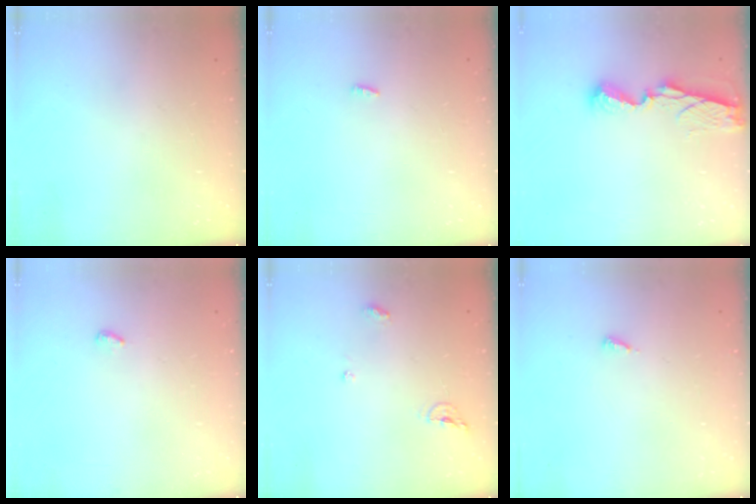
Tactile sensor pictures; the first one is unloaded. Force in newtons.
{"total": 6.6, "press": 2.7, "slide": 6.1}
{"total": 7.1, "press": 7.1, "slide": 0.2}
{"total": 3.6, "press": 3.6, "slide": 0.4}
{"total": 6.8, "press": 6.7, "slide": 0.6}
{"total": 2.9, "press": 2.9, "slide": 0.2}